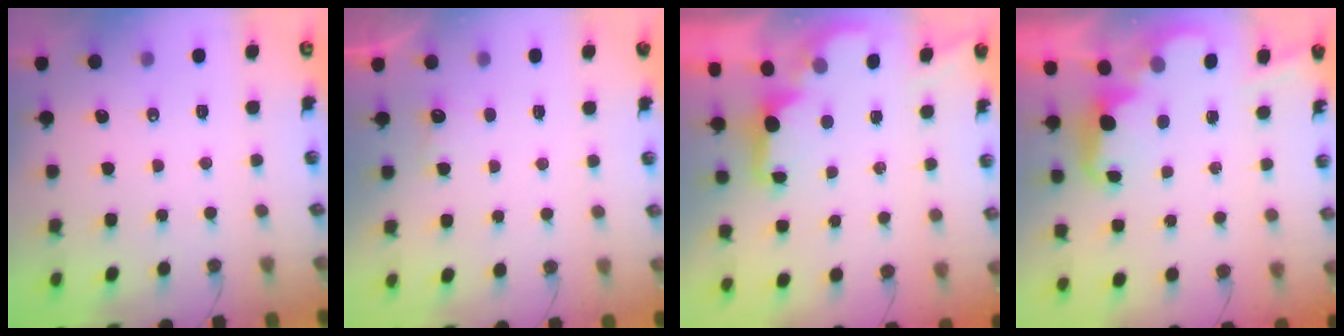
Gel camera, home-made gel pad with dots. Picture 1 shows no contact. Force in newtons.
{"total": 2.1, "press": 2.0, "slide": 0.9}
{"total": 2.1, "press": 1.9, "slide": 0.8}
{"total": 2.4, "press": 2.3, "slide": 0.5}